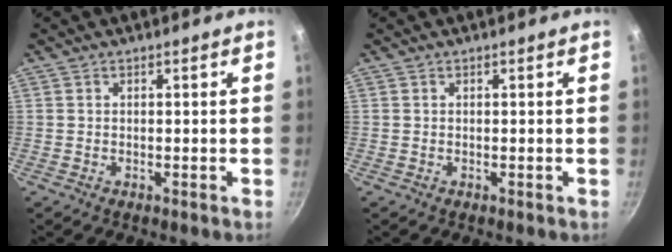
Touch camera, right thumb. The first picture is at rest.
{"total": 0.0}